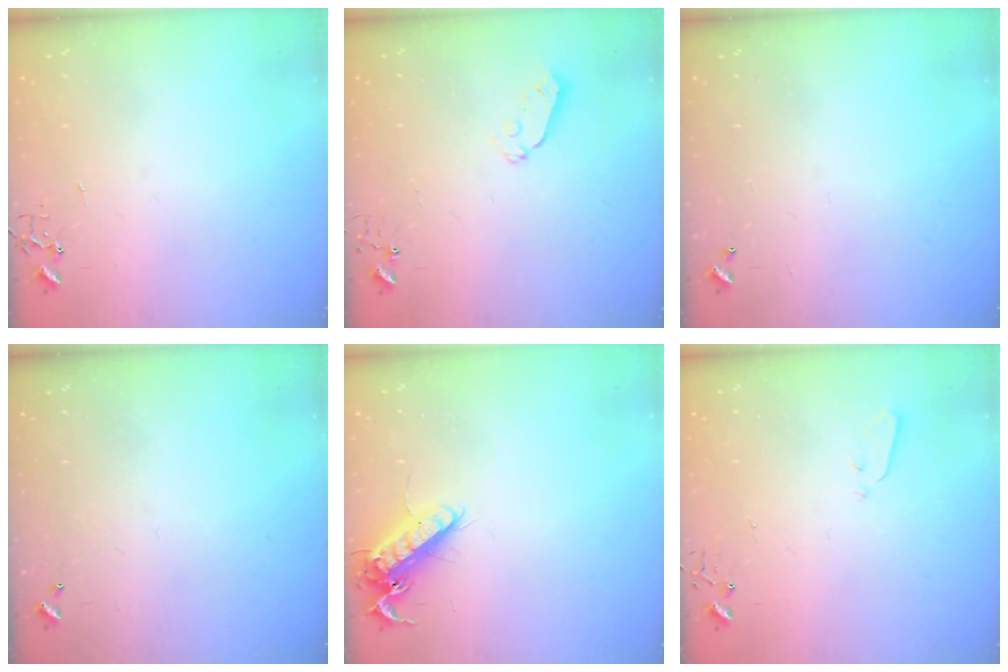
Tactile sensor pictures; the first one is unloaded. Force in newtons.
{"total": 4.1, "press": 4.1, "slide": 0.1}
{"total": 0.0}
{"total": 0.0}
{"total": 13.8, "press": 13.7, "slide": 2.0}
{"total": 2.9, "press": 2.9, "slide": 0.4}